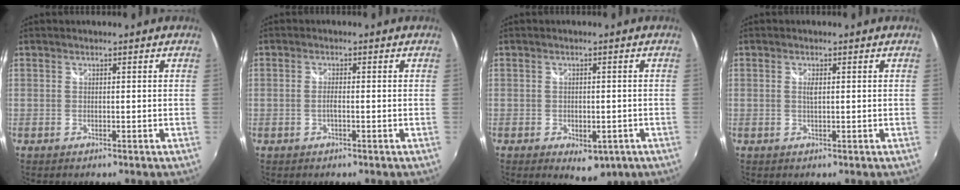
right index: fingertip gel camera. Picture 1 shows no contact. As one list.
[{"total": 1.7, "force": [-0.4, 0.2, 1.6], "torque": [-0.033, 0.000, -0.009]}, {"total": 6.1, "force": [-2.9, 3.6, 3.8], "torque": [-0.059, -0.013, -0.031]}, {"total": 1.3, "force": [0.2, 0.2, 1.2], "torque": [-0.023, 0.002, 0.004]}]